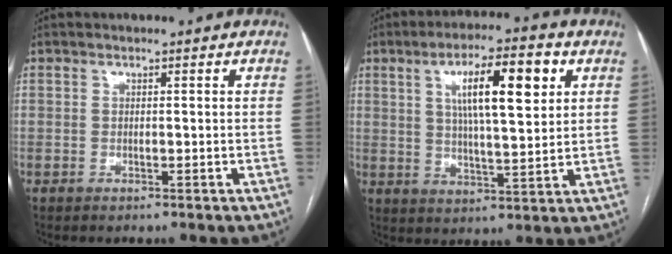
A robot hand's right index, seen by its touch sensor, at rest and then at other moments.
{"total": 12.1, "force": [4.3, 2.4, 11.1], "torque": [-0.185, 0.012, 0.071]}